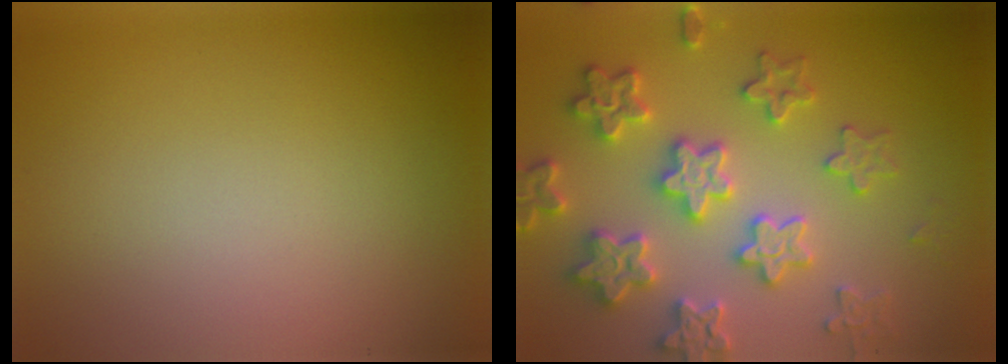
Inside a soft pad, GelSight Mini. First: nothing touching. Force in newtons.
{"total": 6.1, "press": 6.0, "slide": 1.3}